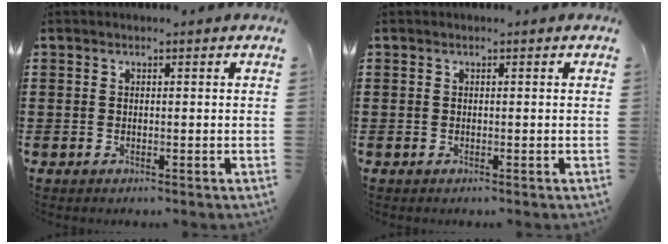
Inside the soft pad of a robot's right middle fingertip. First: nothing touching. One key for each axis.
{"total": 0.0}